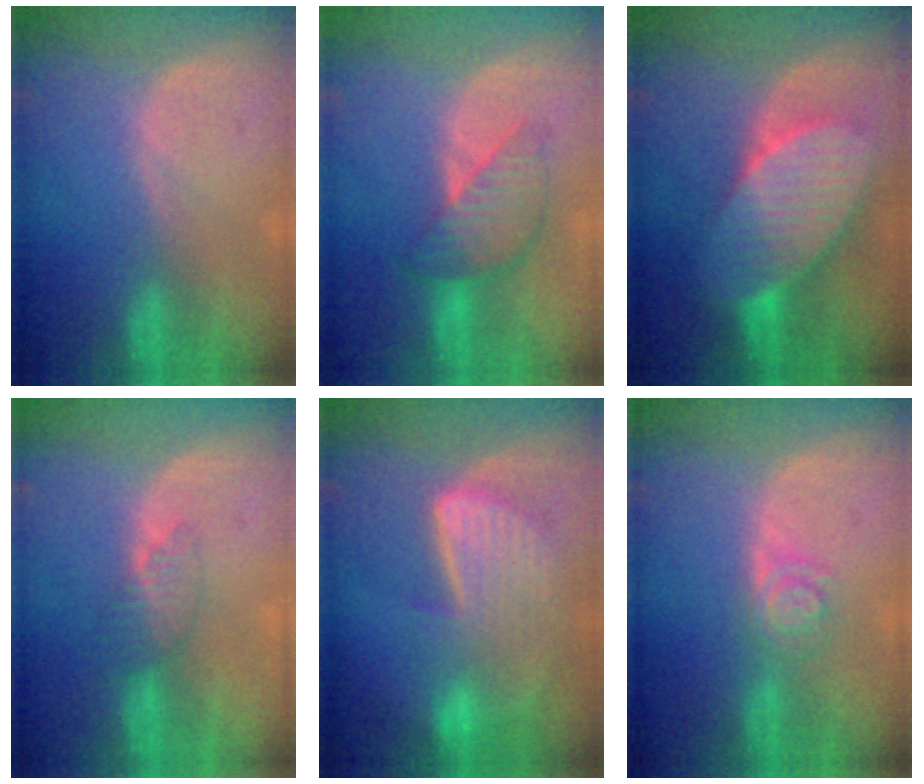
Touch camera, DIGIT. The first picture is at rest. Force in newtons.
{"total": 6.3, "press": 6.2, "slide": 0.4}
{"total": 9.6, "press": 9.6, "slide": 0.4}
{"total": 3.6, "press": 3.2, "slide": 1.6}
{"total": 8.8, "press": 7.9, "slide": 4.0}
{"total": 4.2, "press": 3.8, "slide": 1.7}